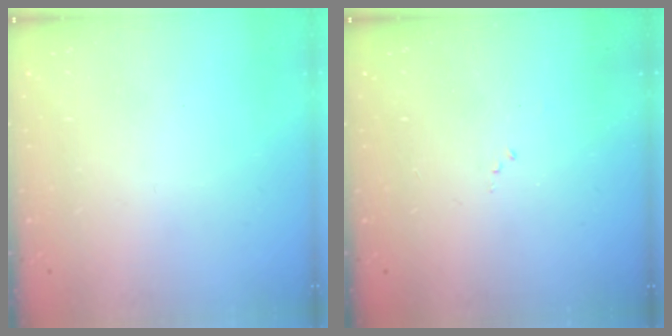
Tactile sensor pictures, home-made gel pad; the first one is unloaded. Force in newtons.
{"total": 6.1, "press": 6.1, "slide": 0.7}